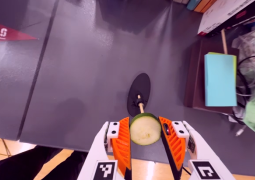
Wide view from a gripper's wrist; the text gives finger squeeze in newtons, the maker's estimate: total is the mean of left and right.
{"total": 9.3, "left": 9.6, "right": 9.1}